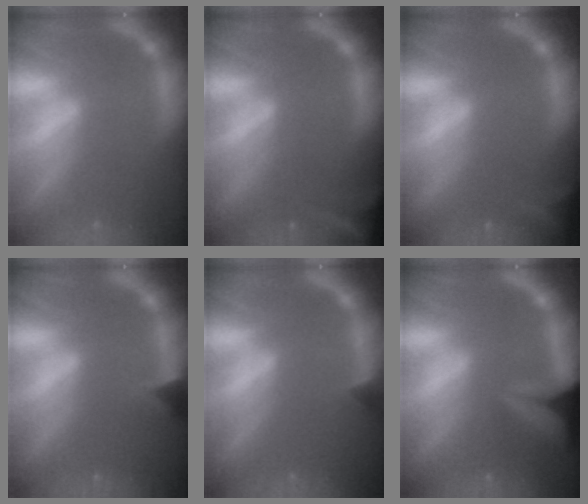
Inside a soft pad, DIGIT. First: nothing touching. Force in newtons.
{"total": 9.5}
{"total": 4.0}
{"total": 1.9}
{"total": 0.9}
{"total": 9.4}